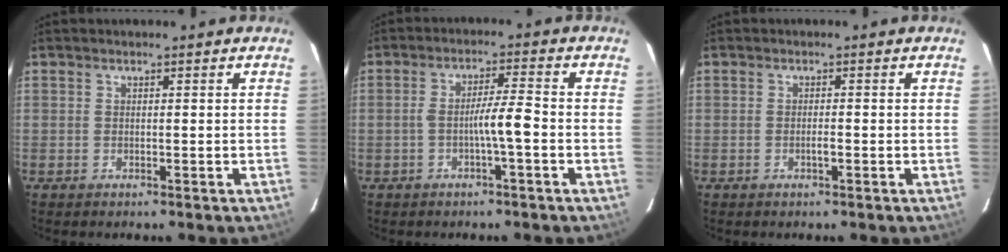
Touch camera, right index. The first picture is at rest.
{"total": 4.7, "force": [-1.5, -0.1, 4.5], "torque": [-0.078, 0.011, -0.025]}
{"total": 1.0, "force": [-0.5, 0.1, 0.9], "torque": [-0.018, 0.001, -0.008]}